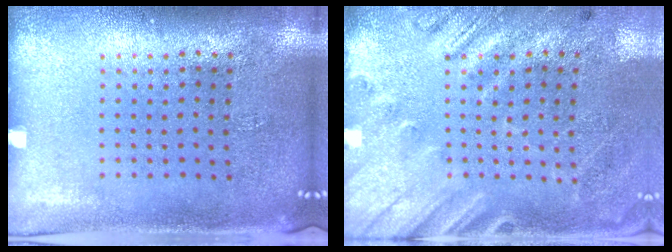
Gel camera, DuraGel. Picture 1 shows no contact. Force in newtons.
{"total": 2.6, "press": 1.9, "slide": 1.8}